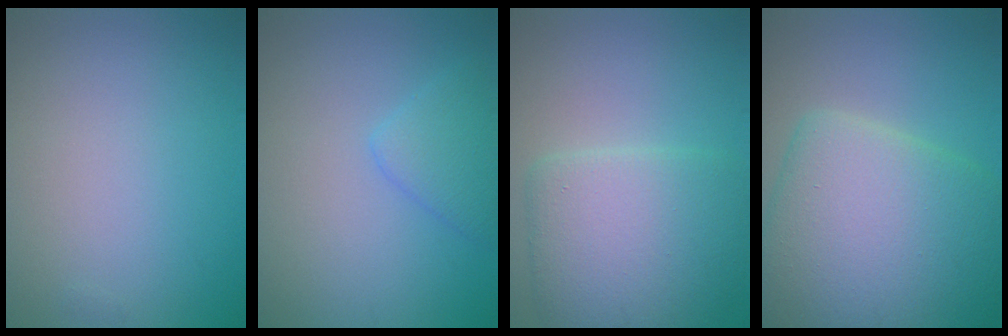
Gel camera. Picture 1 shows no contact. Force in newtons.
{"total": 2.3, "press": 2.3, "slide": 0.2}
{"total": 7.2, "press": 7.2, "slide": 0.2}
{"total": 10.8, "press": 10.8, "slide": 0.4}